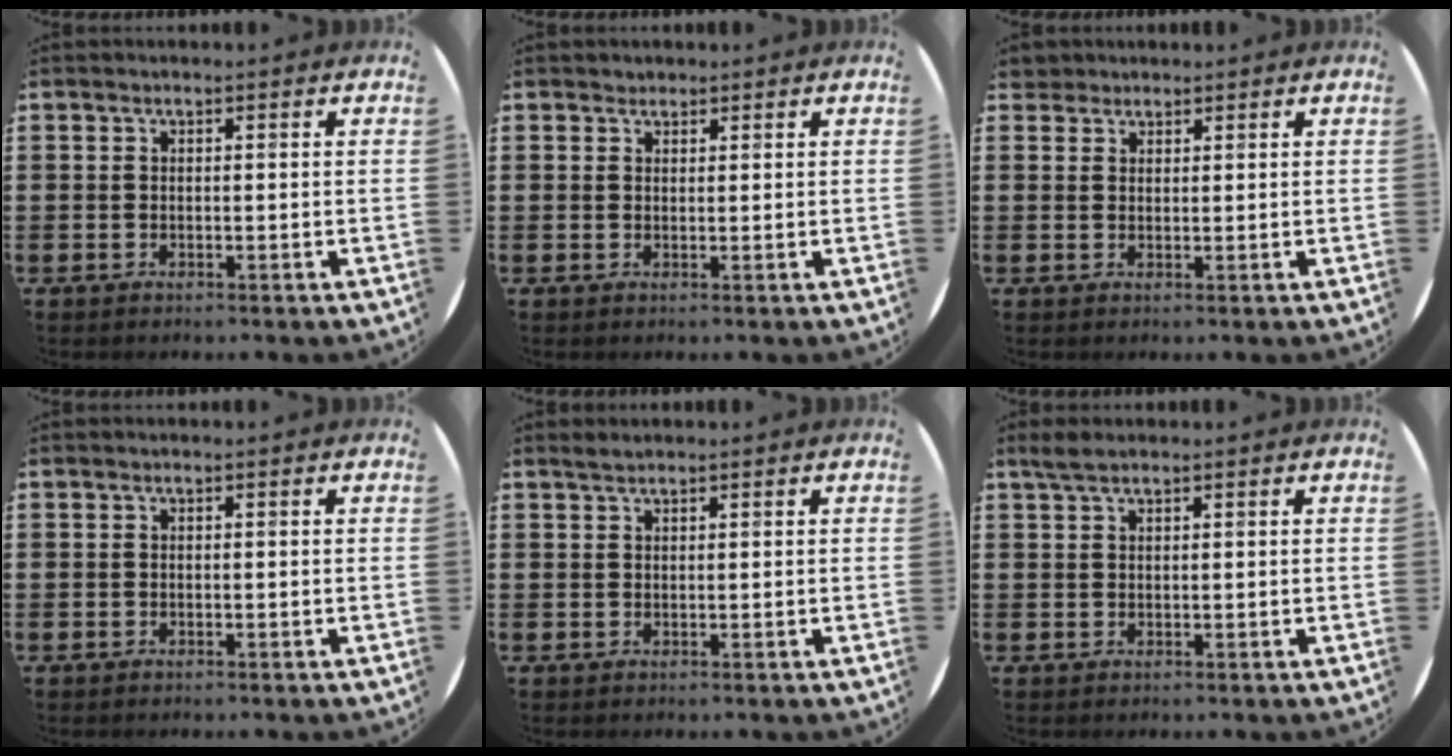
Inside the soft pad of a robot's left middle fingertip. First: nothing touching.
{"total": 0.9, "force": [0.9, 0.3, -0.1], "torque": [0.000, 0.001, 0.018]}
{"total": 2.0, "force": [1.8, 0.8, 0.0], "torque": [0.003, 0.002, 0.036]}
{"total": 0.0}
{"total": 0.9, "force": [0.9, 0.1, 0.2], "torque": [-0.005, 0.001, 0.018]}
{"total": 2.1, "force": [1.6, 0.7, 1.0], "torque": [-0.024, 0.005, 0.030]}